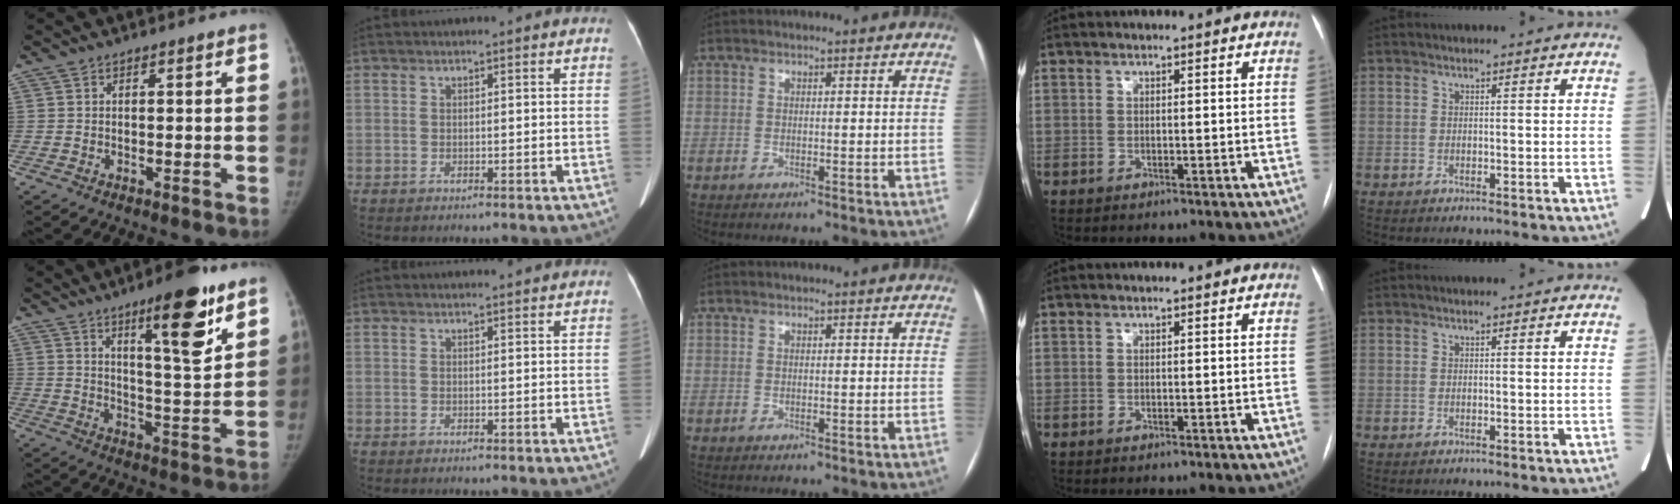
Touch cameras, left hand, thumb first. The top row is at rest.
{"thumb": {"total": 14.9, "force": [8.6, 3.4, 11.6], "torque": [-0.146, -0.056, 0.130]}, "index": {"total": 4.1, "force": [4.0, 0.2, 1.0], "torque": [-0.014, 0.019, 0.046]}}